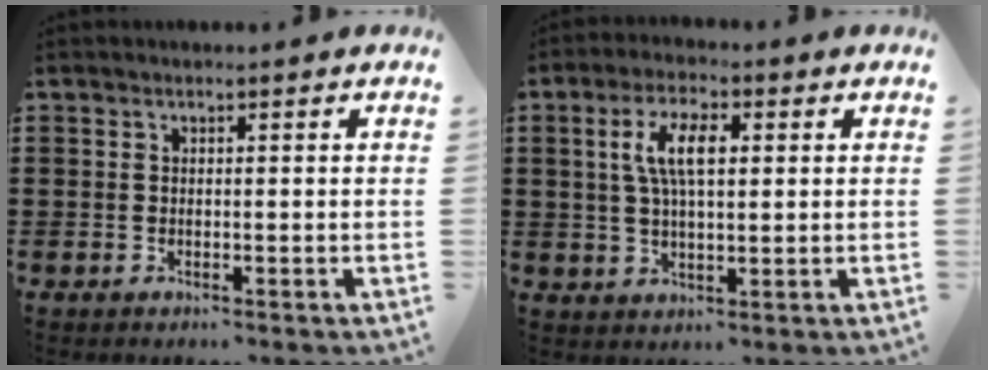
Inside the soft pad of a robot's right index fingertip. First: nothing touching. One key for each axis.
{"total": 6.9, "fx": 1.4, "fy": 2.7, "fz": 6.2, "tx": -0.134, "ty": 0.010, "tz": 0.019}